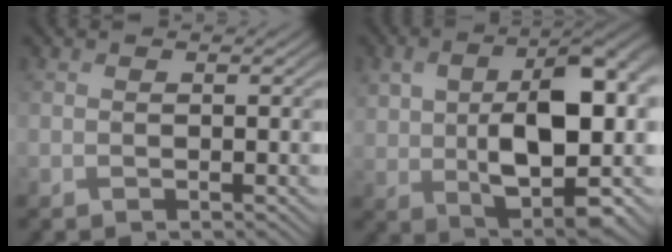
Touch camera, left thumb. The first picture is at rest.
{"total": 13.8, "force": [1.1, 7.1, 11.8], "torque": [-0.203, -0.005, 0.031]}